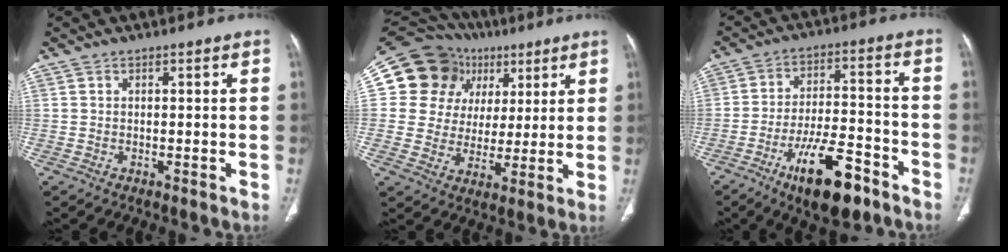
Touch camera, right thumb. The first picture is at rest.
{"total": 18.0, "force": [6.4, 15.8, 5.6], "torque": [-0.058, 0.033, 0.120]}
{"total": 14.6, "force": [-8.5, 5.3, 10.6], "torque": [-0.165, 0.051, -0.135]}